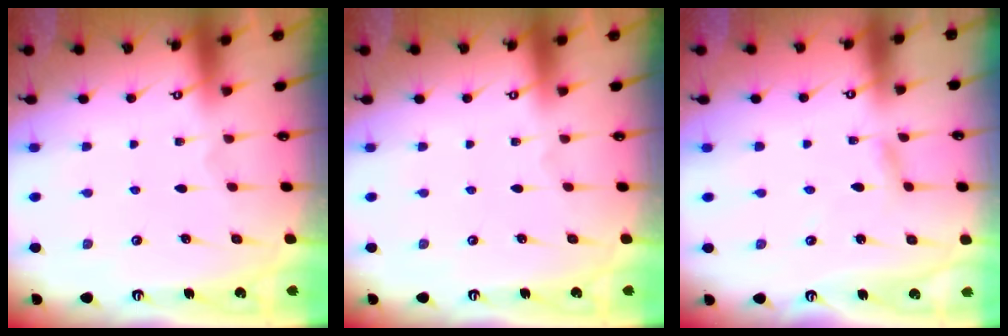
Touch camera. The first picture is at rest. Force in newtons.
{"total": 0.0}
{"total": 1.6, "press": 1.5, "slide": 0.1}